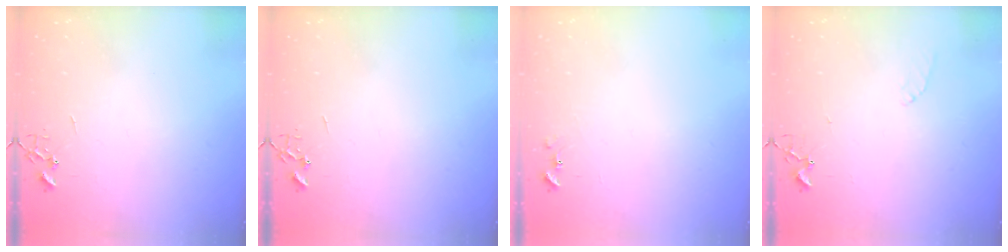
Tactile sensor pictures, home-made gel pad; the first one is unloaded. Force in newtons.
{"total": 0.0}
{"total": 6.0, "press": 5.9, "slide": 0.6}
{"total": 5.0, "press": 4.9, "slide": 0.7}